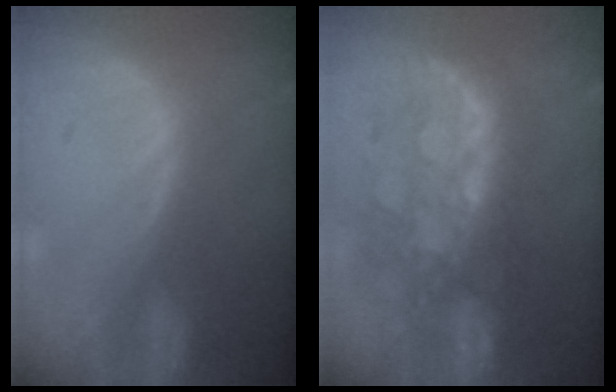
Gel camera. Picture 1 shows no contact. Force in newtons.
{"total": 10.4, "press": 9.4, "slide": 4.6}